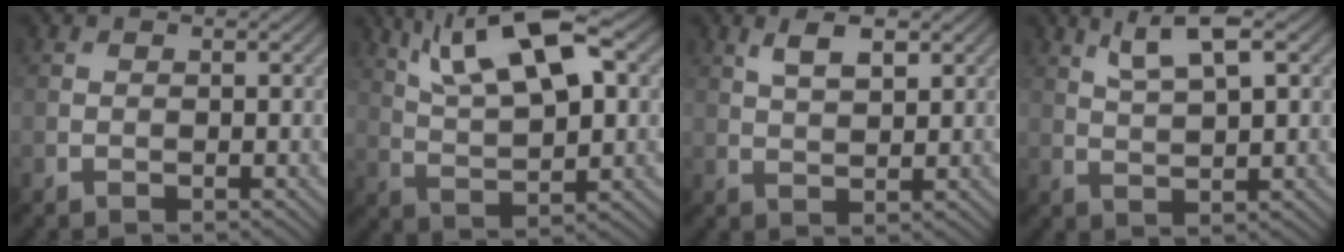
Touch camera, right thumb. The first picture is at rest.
{"total": 12.7, "force": [6.2, 4.1, 10.3], "torque": [-0.204, 0.011, 0.113]}
{"total": 4.1, "force": [2.1, 1.6, 3.1], "torque": [-0.069, 0.001, 0.042]}
{"total": 5.4, "force": [2.8, 1.2, 4.4], "torque": [-0.098, 0.005, 0.058]}